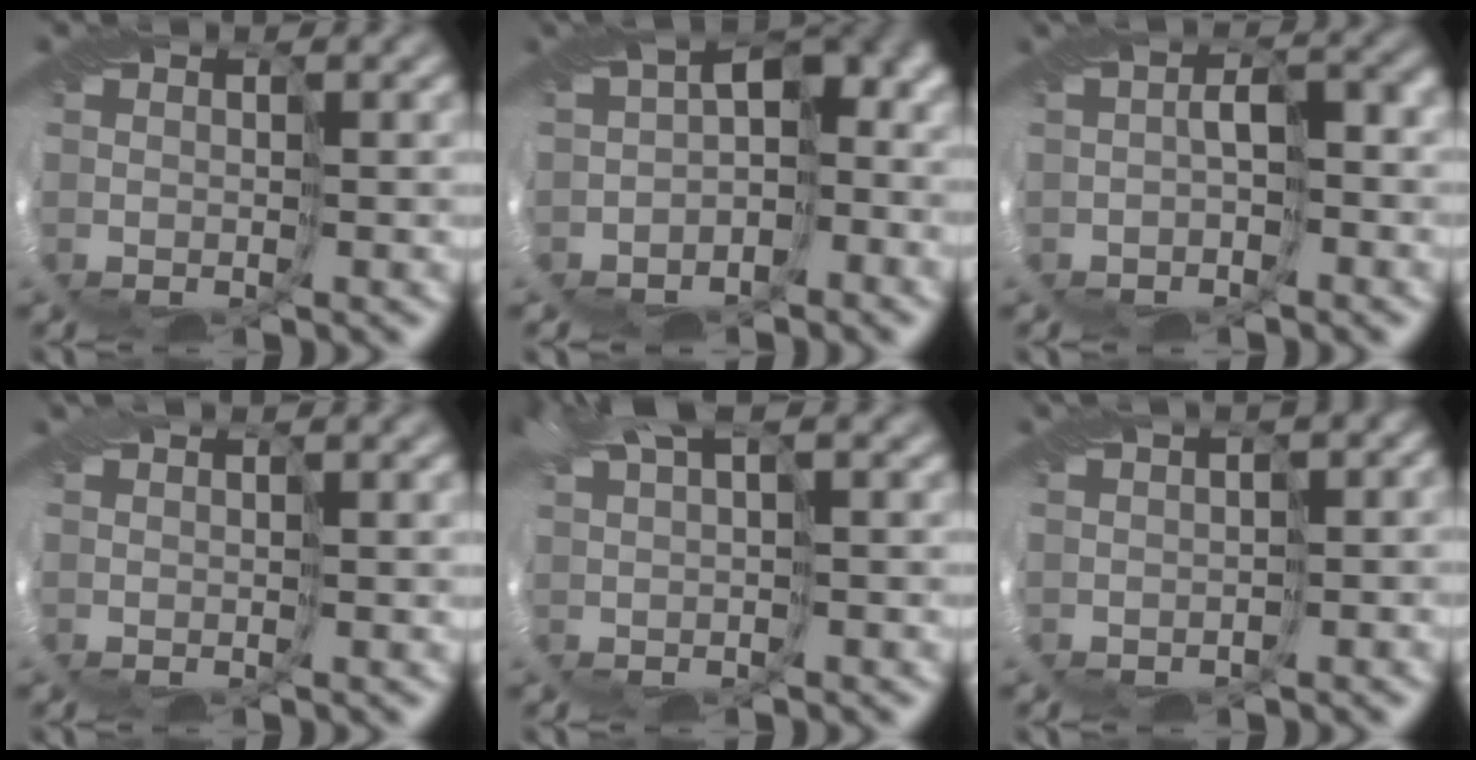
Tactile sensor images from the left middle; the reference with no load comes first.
{"total": 7.3, "force": [-0.9, 4.8, 5.5], "torque": [-0.072, 0.006, -0.016]}
{"total": 5.2, "force": [-0.3, 2.6, 4.5], "torque": [-0.055, 0.015, -0.007]}
{"total": 3.2, "force": [1.7, 0.8, 2.7], "torque": [-0.044, 0.010, 0.033]}
{"total": 5.9, "force": [2.4, 1.9, 5.1], "torque": [-0.108, 0.014, 0.048]}
{"total": 3.7, "force": [1.0, 1.7, 3.1], "torque": [-0.043, 0.020, 0.020]}